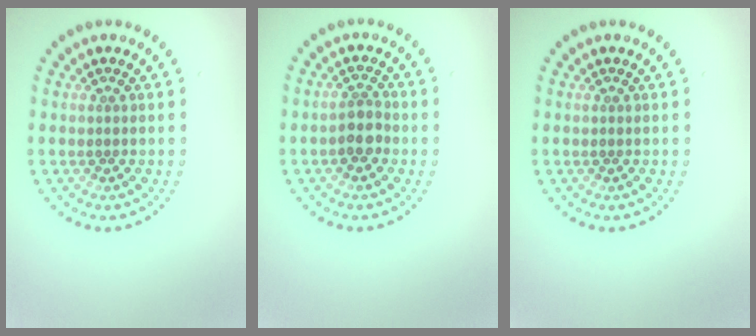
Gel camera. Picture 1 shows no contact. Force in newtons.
{"total": 2.1, "press": 1.8, "slide": 1.0}
{"total": 0.0}